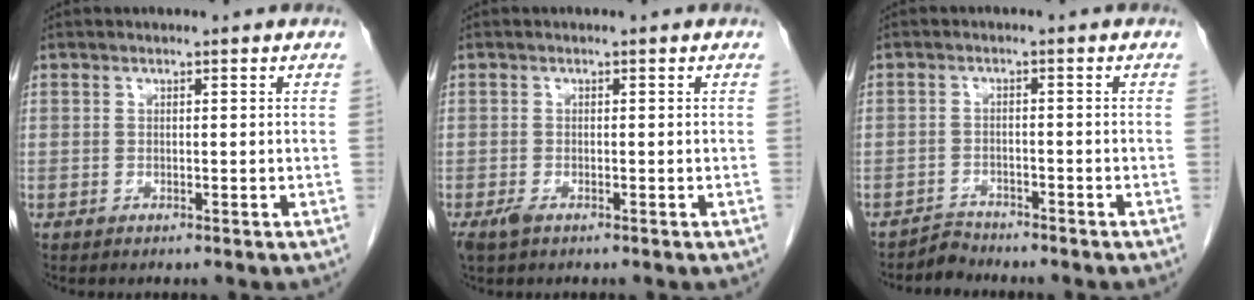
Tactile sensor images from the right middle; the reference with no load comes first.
{"total": 1.7, "force": [-1.0, 0.7, 1.2], "torque": [-0.030, -0.004, -0.016]}
{"total": 1.5, "force": [-1.1, 0.3, -0.9], "torque": [0.020, -0.007, -0.018]}